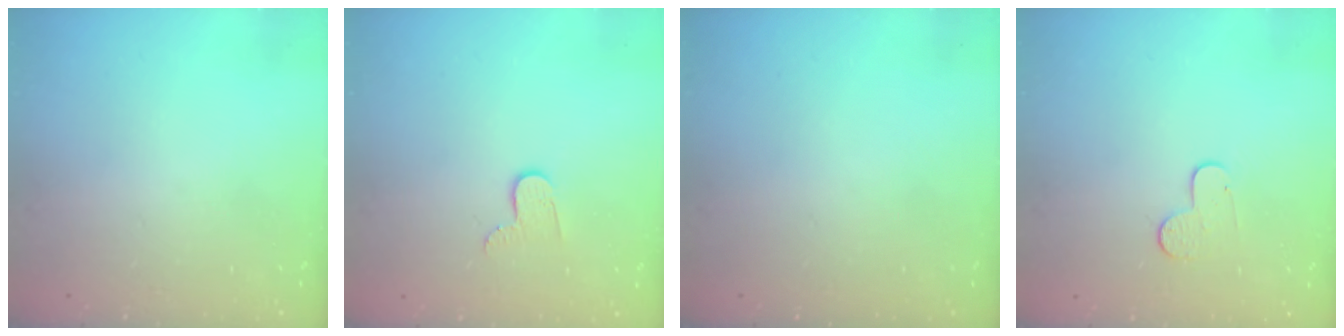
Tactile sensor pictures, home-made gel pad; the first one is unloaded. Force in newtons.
{"total": 4.6, "press": 4.6, "slide": 0.5}
{"total": 0.0}
{"total": 7.1, "press": 7.1, "slide": 0.6}